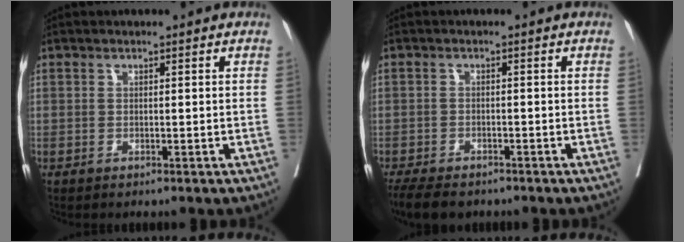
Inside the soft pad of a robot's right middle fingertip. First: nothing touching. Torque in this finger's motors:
{"motor_torque": [0.15, -0.18, 0.07, 0.02]}